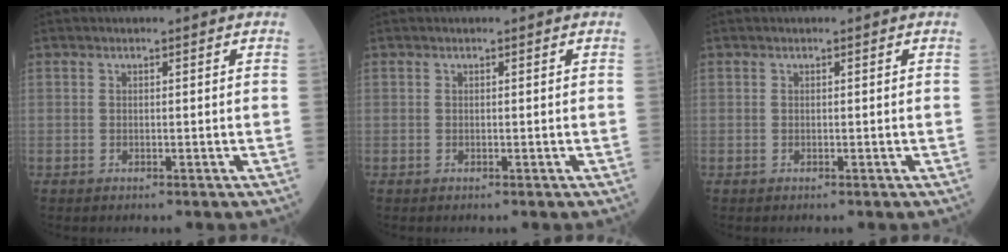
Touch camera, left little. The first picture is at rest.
{"total": 0.0}
{"total": 0.0}